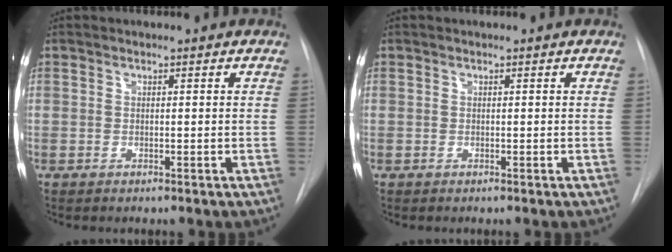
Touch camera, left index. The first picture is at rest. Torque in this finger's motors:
{"motor_torque": [-0.03, 0.03, 0.00, 0.00]}